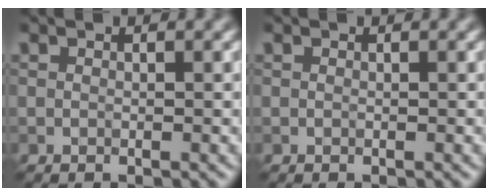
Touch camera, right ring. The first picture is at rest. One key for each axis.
{"total": 0.0}